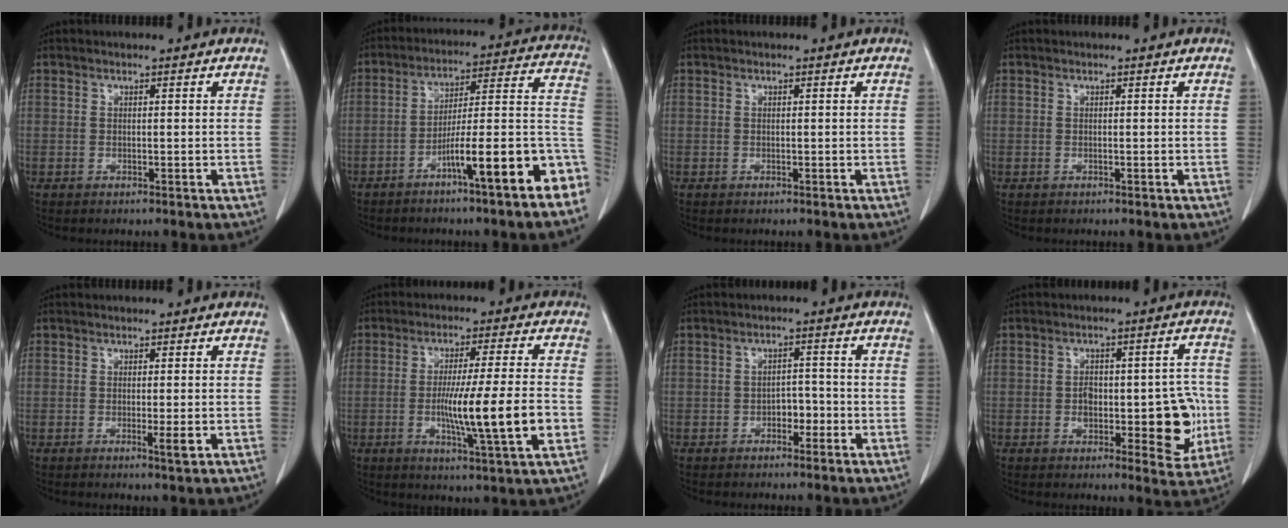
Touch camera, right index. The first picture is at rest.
{"total": 16.0, "force": [-8.4, 1.3, 13.6], "torque": [-0.140, 0.042, -0.121]}
{"total": 0.0}
{"total": 0.0}
{"total": 2.1, "force": [-0.6, 0.2, 2.0], "torque": [-0.027, -0.004, -0.010]}
{"total": 13.0, "force": [-2.5, -0.2, 12.7], "torque": [-0.215, -0.015, -0.044]}
{"total": 2.8, "force": [-1.3, 1.6, 1.9], "torque": [-0.023, 0.008, -0.021]}
{"total": 10.9, "force": [-1.9, 4.7, 9.7], "torque": [-0.108, 0.012, -0.016]}